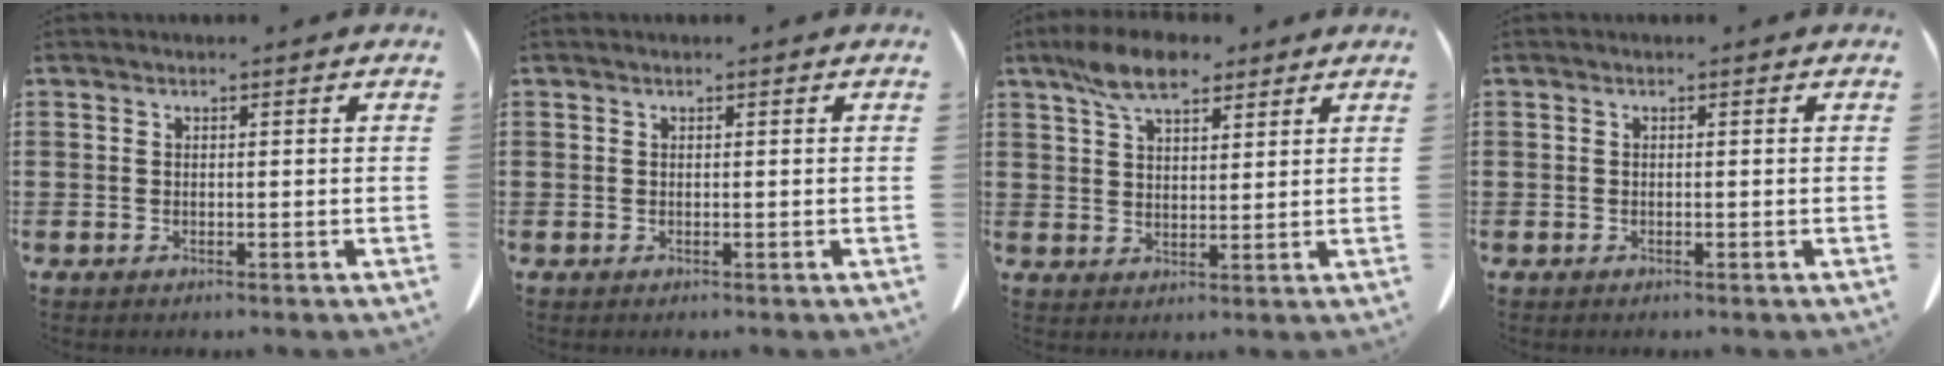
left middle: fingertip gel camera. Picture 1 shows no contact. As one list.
[{"total": 0.0}, {"total": 7.7, "force": [5.6, 3.0, 4.5], "torque": [-0.103, 0.000, 0.103]}, {"total": 0.0}]